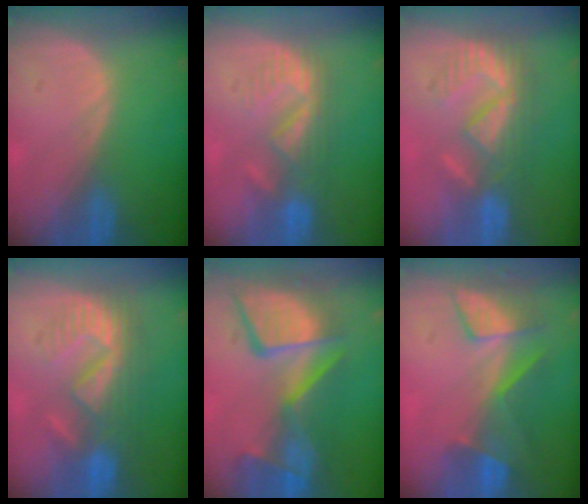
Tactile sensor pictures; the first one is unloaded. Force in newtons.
{"total": 6.0, "press": 5.8, "slide": 1.5}
{"total": 8.9, "press": 7.9, "slide": 4.1}
{"total": 9.0, "press": 8.4, "slide": 3.2}
{"total": 13.0, "press": 11.4, "slide": 6.3}
{"total": 8.5, "press": 7.2, "slide": 4.5}